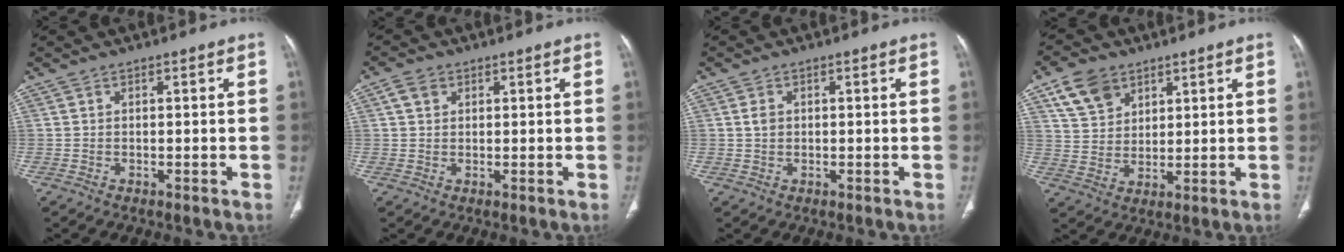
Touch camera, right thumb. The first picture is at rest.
{"total": 2.9, "force": [1.2, 2.3, 1.4], "torque": [-0.016, 0.003, 0.023]}
{"total": 1.8, "force": [0.2, 1.5, 1.1], "torque": [-0.017, 0.002, 0.003]}
{"total": 8.7, "force": [5.0, 5.9, 3.8], "torque": [-0.050, -0.018, 0.100]}